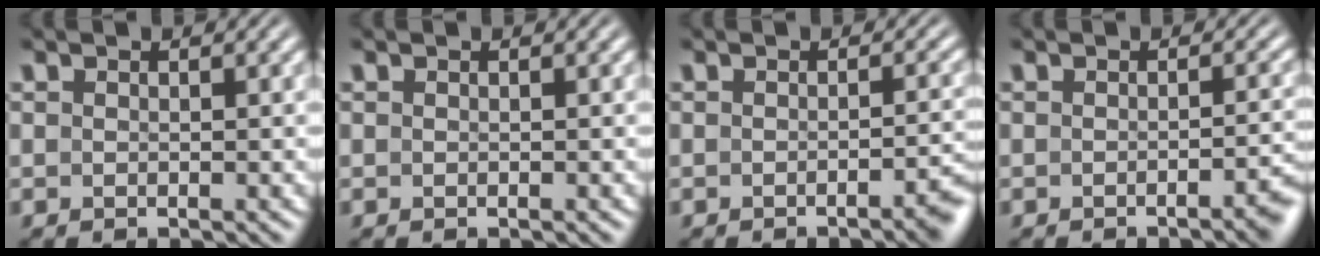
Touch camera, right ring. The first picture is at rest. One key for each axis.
{"total": 0.0}
{"total": 2.4, "fx": -1.9, "fy": 0.1, "fz": 1.6, "tx": -0.017, "ty": 0.006, "tz": -0.033}
{"total": 2.4, "fx": -1.9, "fy": 0.0, "fz": 1.6, "tx": -0.017, "ty": 0.006, "tz": -0.033}